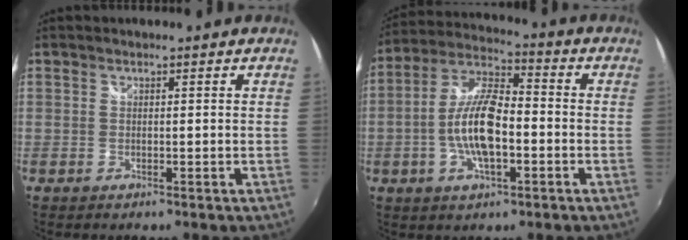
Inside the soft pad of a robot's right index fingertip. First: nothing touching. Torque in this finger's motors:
{"motor_torque": [1.93, -0.20, 0.59, 0.11]}